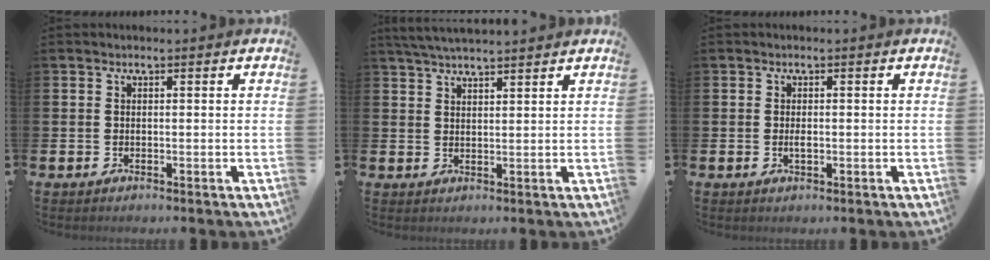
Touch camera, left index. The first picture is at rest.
{"total": 3.9, "force": [3.7, 0.3, 1.2], "torque": [-0.027, -0.012, 0.068]}
{"total": 1.1, "force": [-0.1, 0.4, 1.0], "torque": [-0.013, -0.002, -0.004]}